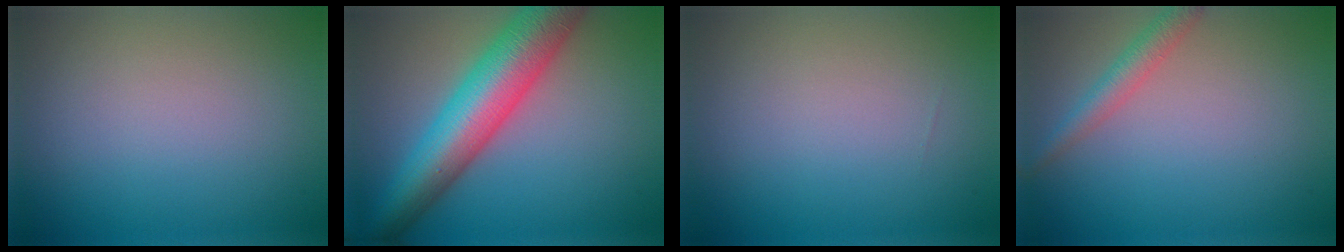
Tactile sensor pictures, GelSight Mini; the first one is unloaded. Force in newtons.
{"total": 10.2, "press": 10.2, "slide": 0.2}
{"total": 0.0}
{"total": 2.3, "press": 2.3, "slide": 0.1}